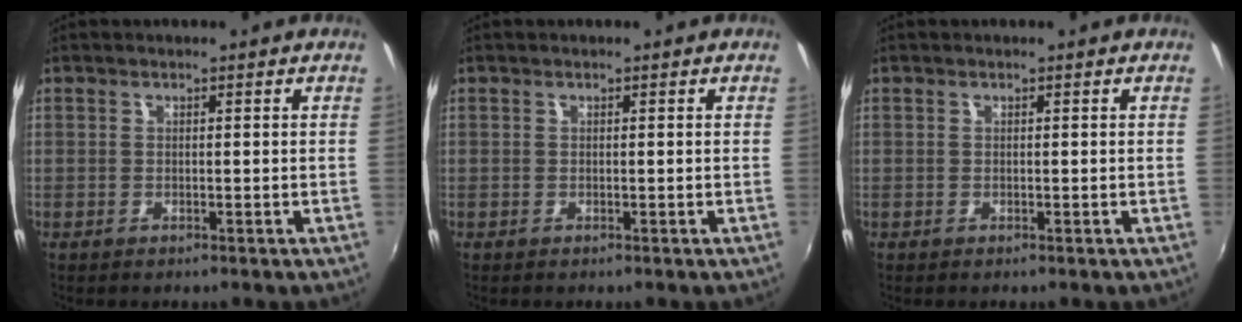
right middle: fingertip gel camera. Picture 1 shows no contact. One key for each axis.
{"total": 0.0}
{"total": 0.0}